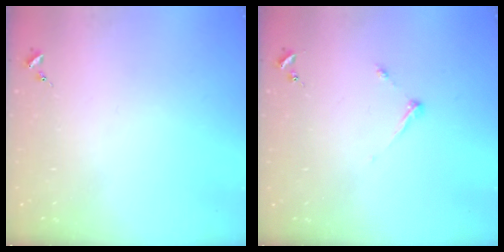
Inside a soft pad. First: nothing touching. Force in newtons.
{"total": 4.8, "press": 4.8, "slide": 0.6}